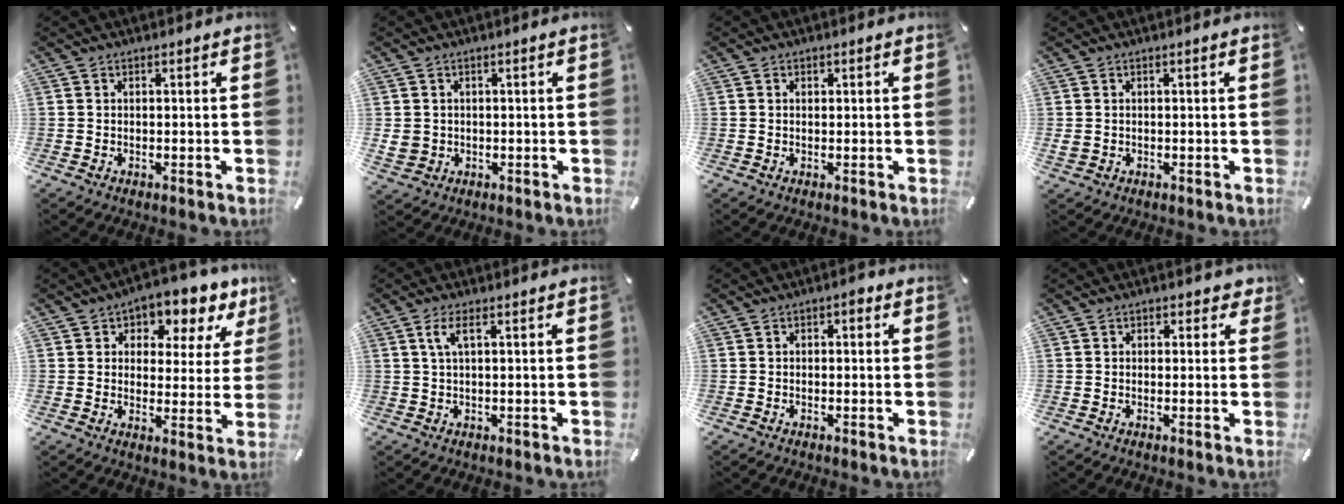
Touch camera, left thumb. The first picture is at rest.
{"total": 3.8, "force": [0.2, 3.6, 1.2], "torque": [-0.025, 0.001, 0.003]}
{"total": 0.9, "force": [0.2, 0.7, 0.5], "torque": [-0.010, 0.005, 0.002]}
{"total": 1.3, "force": [0.0, 1.1, 0.7], "torque": [-0.014, 0.003, 0.000]}
{"total": 6.9, "force": [4.0, 4.8, 2.7], "torque": [-0.043, -0.029, 0.064]}
{"total": 4.1, "force": [1.4, 1.1, 3.7], "torque": [-0.077, 0.003, 0.022]}
{"total": 1.7, "force": [-0.1, 1.2, 1.2], "torque": [-0.017, 0.005, -0.005]}
{"total": 2.1, "force": [0.5, 1.7, 1.1], "torque": [-0.006, 0.001, 0.004]}